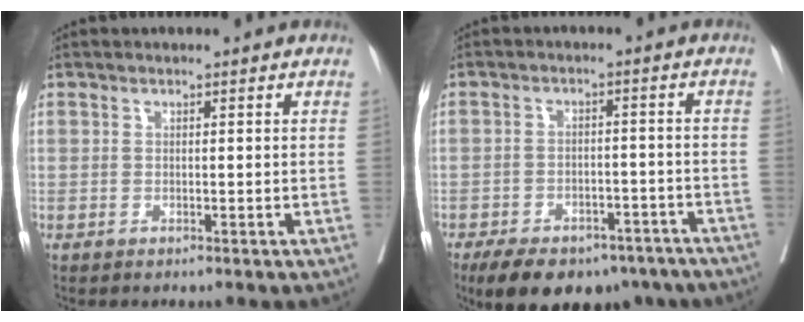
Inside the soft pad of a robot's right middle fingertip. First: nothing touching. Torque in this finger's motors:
{"motor_torque": [1.10, -1.04, 0.25, 0.05]}